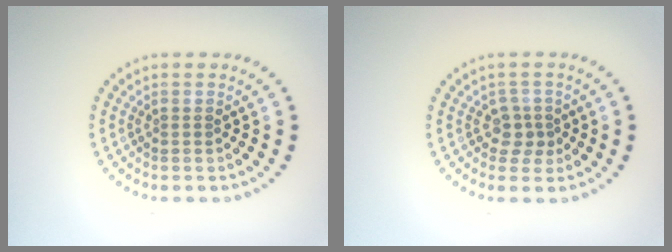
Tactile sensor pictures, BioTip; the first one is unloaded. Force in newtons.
{"total": 1.9, "press": 1.6, "slide": 1.1}